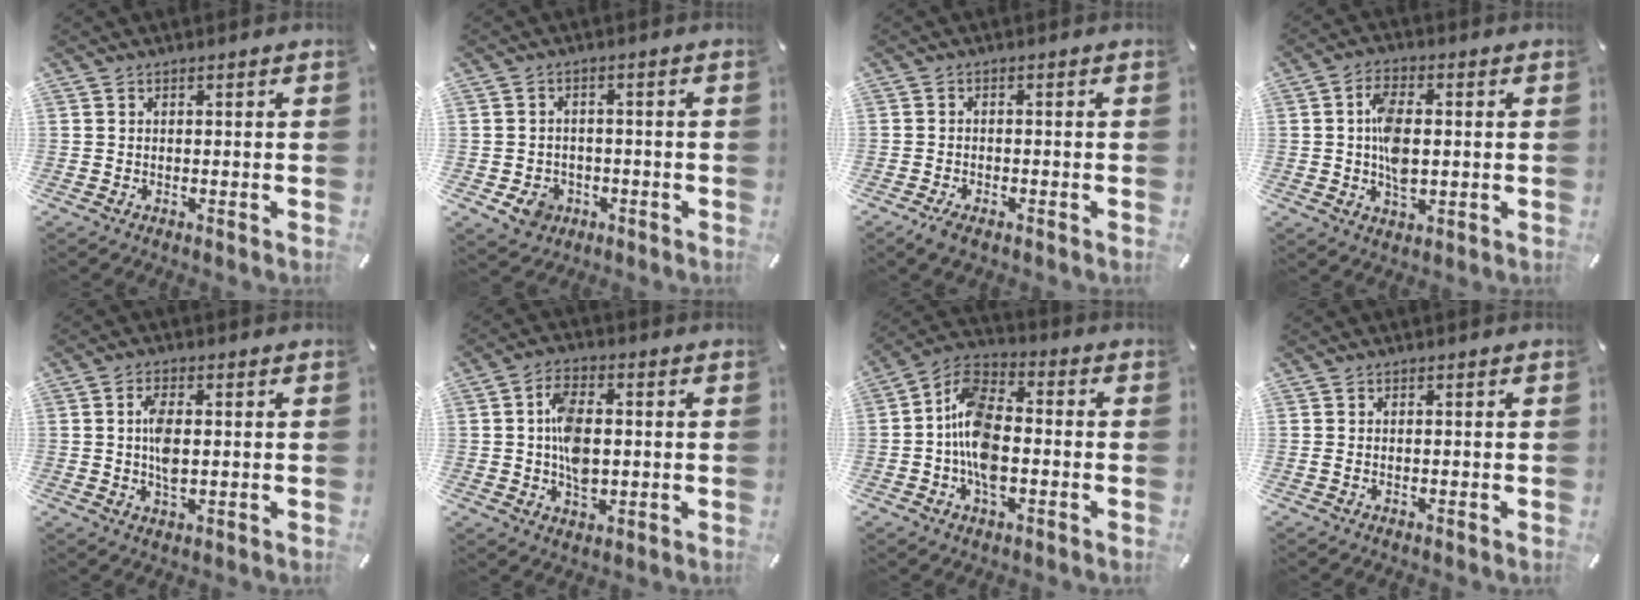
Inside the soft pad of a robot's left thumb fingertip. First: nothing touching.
{"total": 5.5, "force": [-2.3, 4.6, 2.0], "torque": [-0.043, 0.006, -0.044]}
{"total": 2.4, "force": [-1.7, 0.9, 1.4], "torque": [-0.037, 0.003, -0.037]}
{"total": 8.5, "force": [0.2, 4.9, 6.9], "torque": [-0.133, 0.003, 0.000]}
{"total": 5.7, "force": [0.3, 2.7, 5.0], "torque": [-0.105, -0.001, -0.001]}
{"total": 9.3, "force": [-0.1, 6.0, 7.1], "torque": [-0.133, 0.004, -0.002]}
{"total": 12.1, "force": [-3.1, 7.4, 9.0], "torque": [-0.194, 0.016, -0.057]}
{"total": 0.8, "force": [-0.2, 0.3, 0.8], "torque": [-0.014, 0.000, -0.004]}